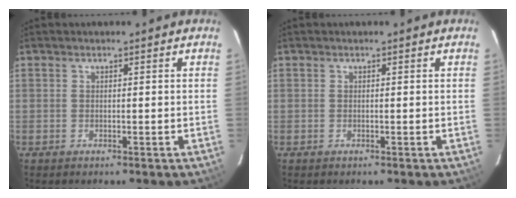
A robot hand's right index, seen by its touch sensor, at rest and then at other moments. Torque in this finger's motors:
{"motor_torque": [0.00, 0.00, 0.00, 0.00]}